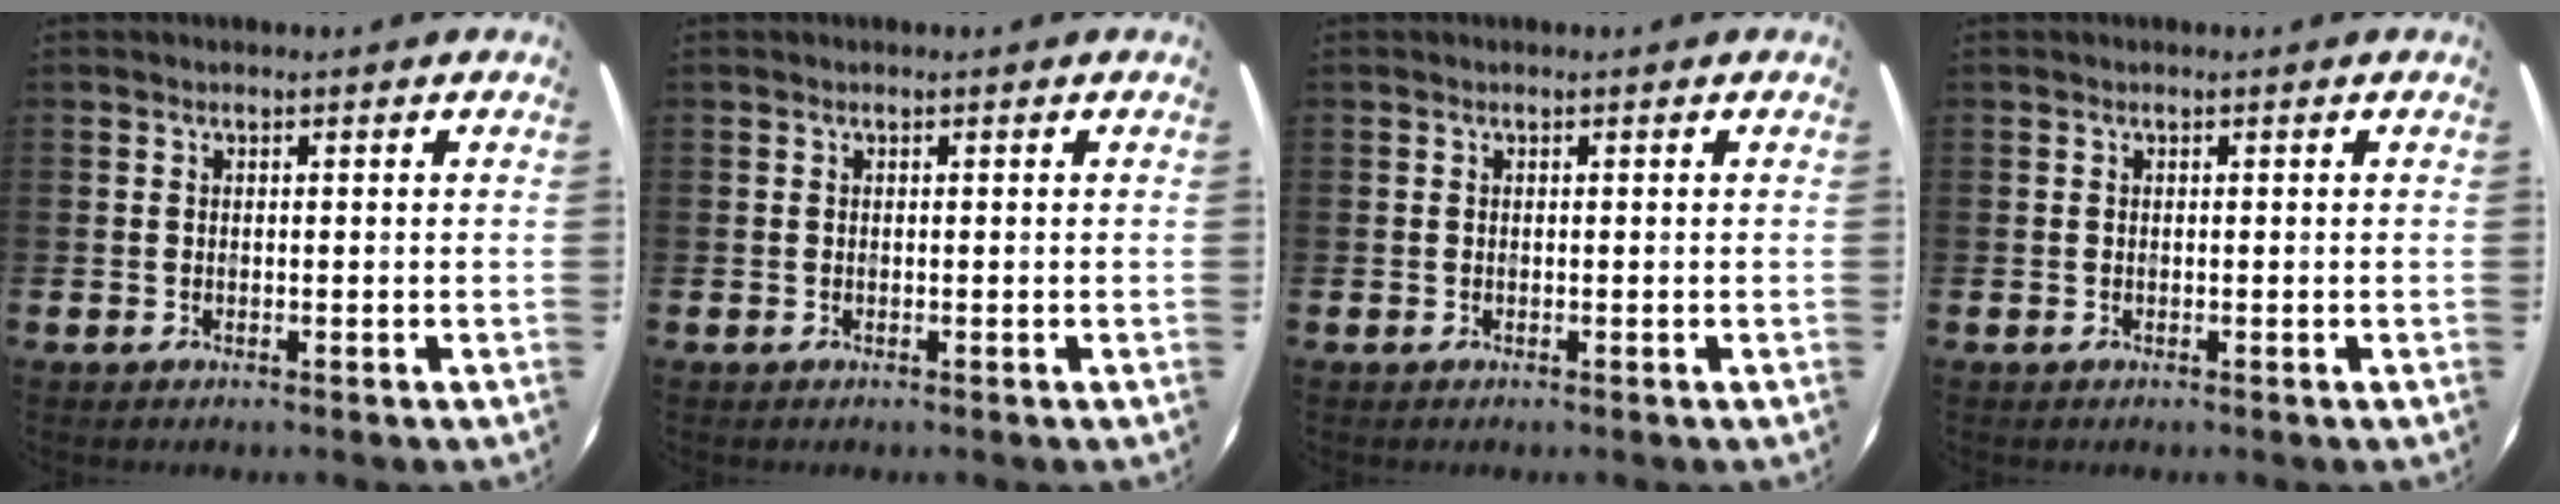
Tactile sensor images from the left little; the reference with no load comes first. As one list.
[{"total": 0.0}, {"total": 0.0}, {"total": 0.0}]